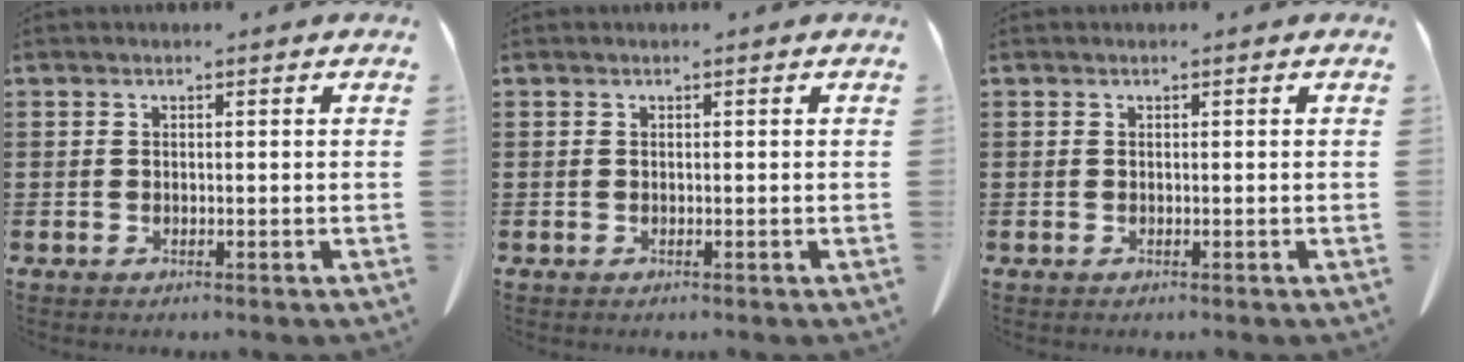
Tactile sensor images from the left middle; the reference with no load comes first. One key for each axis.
{"total": 0.0}
{"total": 0.0}